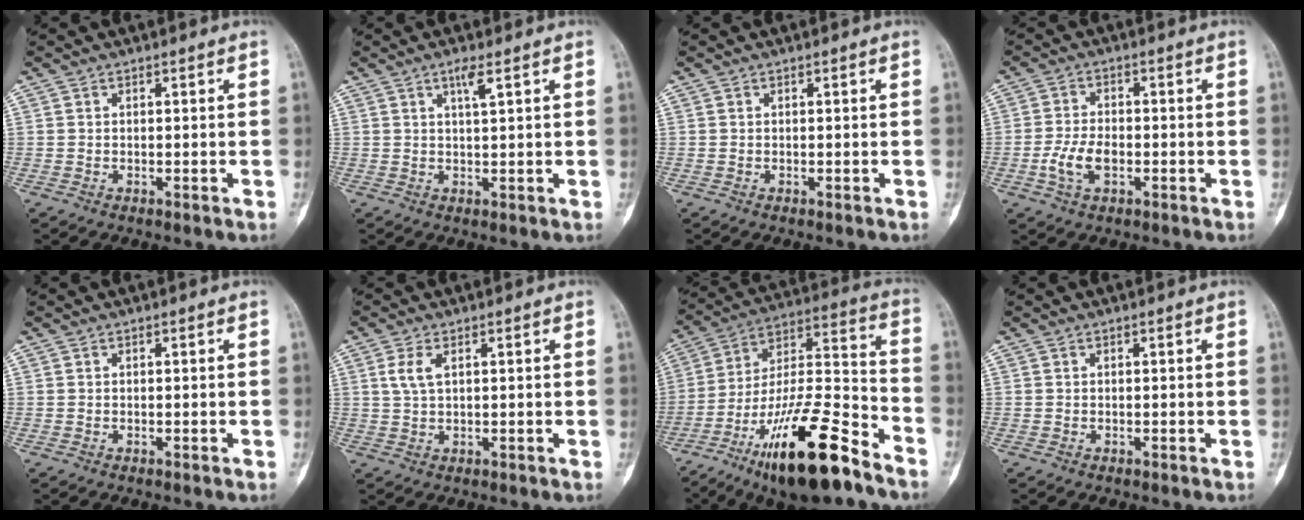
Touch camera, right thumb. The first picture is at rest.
{"total": 2.7, "force": [1.4, 0.3, 2.3], "torque": [-0.048, -0.004, 0.028]}
{"total": 0.0}
{"total": 5.8, "force": [-1.7, 3.2, 4.5], "torque": [-0.093, 0.010, -0.033]}
{"total": 0.0}
{"total": 3.5, "force": [1.3, 1.5, 2.9], "torque": [-0.067, 0.003, 0.029]}
{"total": 23.8, "force": [-14.7, 6.3, 17.6], "torque": [-0.311, 0.076, -0.249]}
{"total": 0.0}